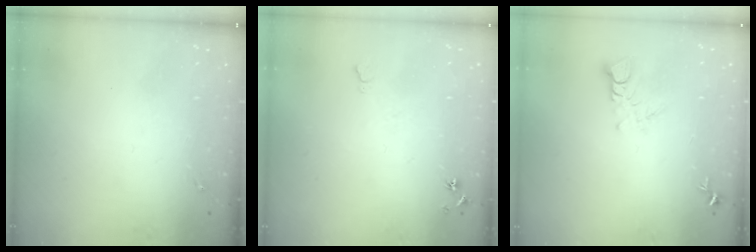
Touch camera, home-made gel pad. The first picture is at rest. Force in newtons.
{"total": 6.5, "press": 6.4, "slide": 0.8}
{"total": 3.5, "press": 3.5, "slide": 0.2}